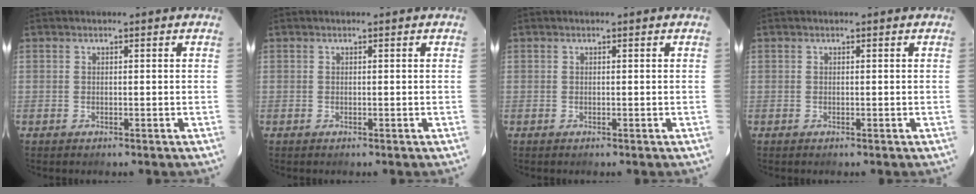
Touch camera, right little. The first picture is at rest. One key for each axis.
{"total": 0.0}
{"total": 0.0}
{"total": 0.0}